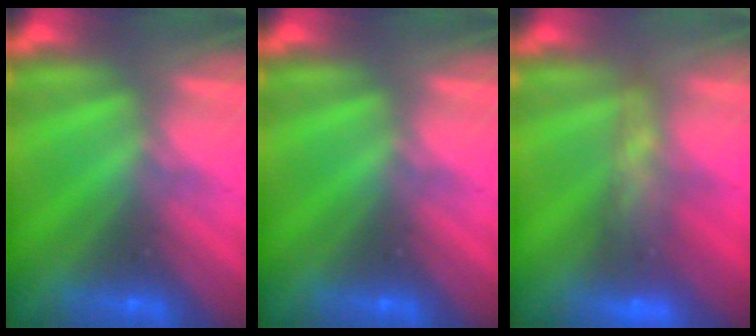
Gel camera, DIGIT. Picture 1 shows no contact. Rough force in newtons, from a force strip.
{"total": 0.0}
{"total": 9.2}